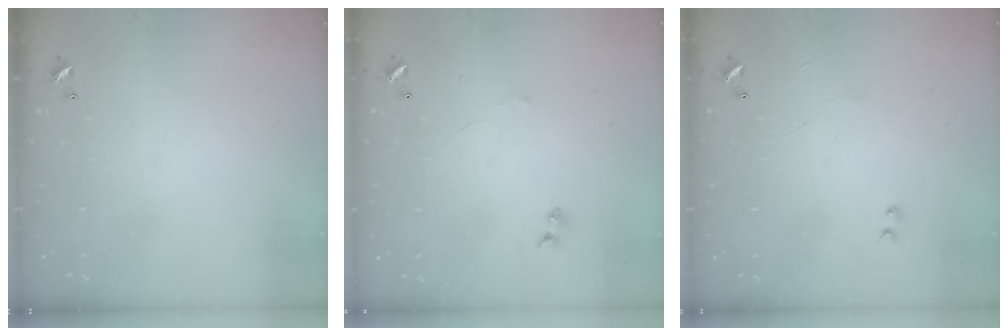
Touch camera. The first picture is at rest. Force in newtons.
{"total": 0.7, "press": 0.1, "slide": 0.7}
{"total": 0.9, "press": 0.8, "slide": 0.5}